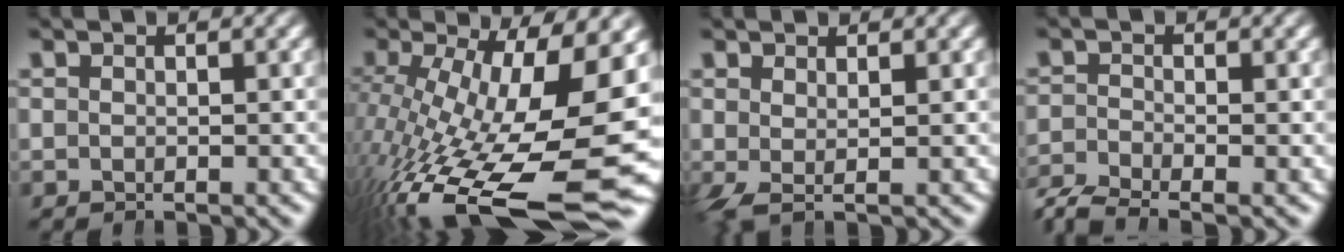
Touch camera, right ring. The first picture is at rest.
{"total": 16.4, "force": [-8.3, 6.3, 12.6], "torque": [-0.215, -0.068, -0.086]}
{"total": 1.1, "force": [0.2, -0.3, 1.0], "torque": [-0.023, -0.012, 0.014]}
{"total": 5.1, "force": [-4.1, 2.3, 1.9], "torque": [-0.032, -0.018, -0.063]}